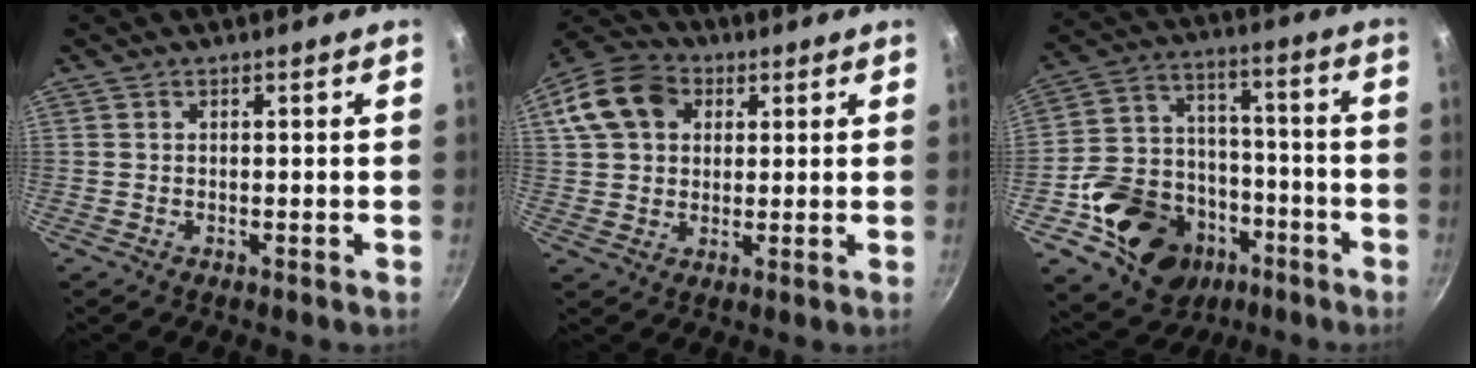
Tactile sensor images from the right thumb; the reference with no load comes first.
{"total": 13.4, "force": [4.0, 10.4, 7.5], "torque": [-0.124, 0.023, 0.057]}
{"total": 20.8, "force": [-8.9, 16.3, 9.4], "torque": [-0.129, 0.072, -0.130]}